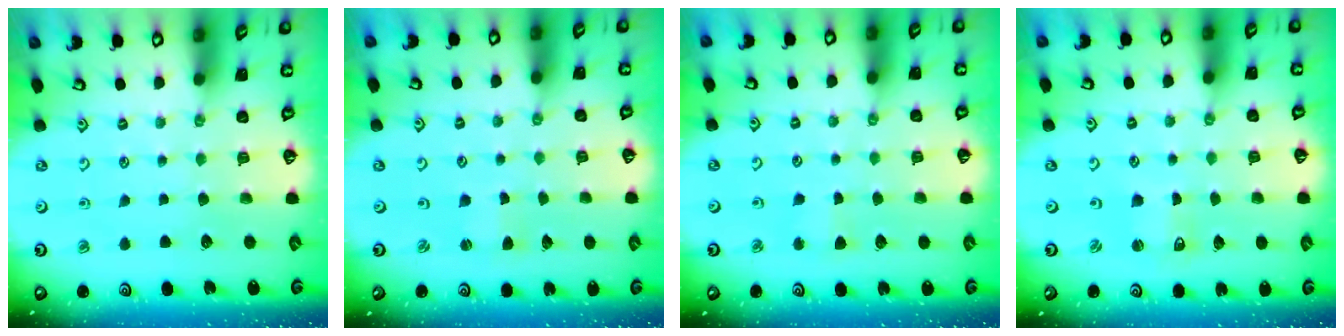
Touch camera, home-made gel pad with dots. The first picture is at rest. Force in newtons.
{"total": 1.6, "press": 1.5, "slide": 0.3}
{"total": 2.1, "press": 2.0, "slide": 0.4}
{"total": 1.0, "press": 1.0, "slide": 0.2}